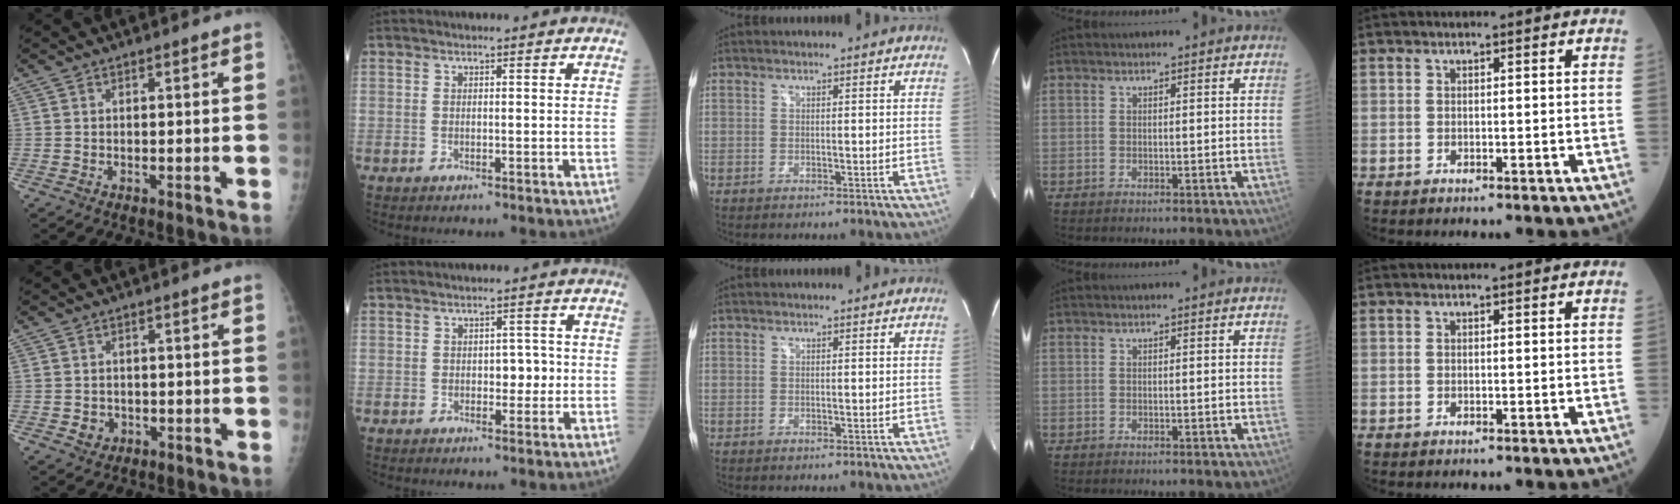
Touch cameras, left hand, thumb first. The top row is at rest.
{"thumb": {"total": 2.3, "force": [-0.7, 2.1, 0.6], "torque": [0.000, 0.004, -0.004]}, "index": {"total": 2.8, "force": [-0.4, 1.6, 2.2], "torque": [-0.022, 0.001, -0.007]}}